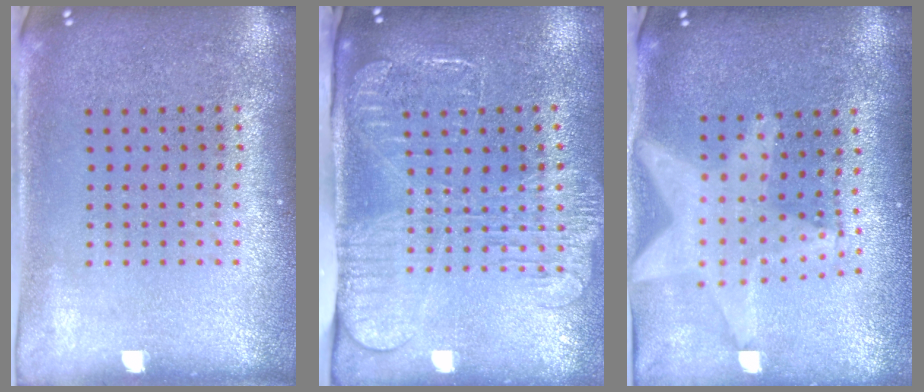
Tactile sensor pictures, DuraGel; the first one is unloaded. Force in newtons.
{"total": 2.6, "press": 2.0, "slide": 1.6}
{"total": 2.2, "press": 1.8, "slide": 1.2}